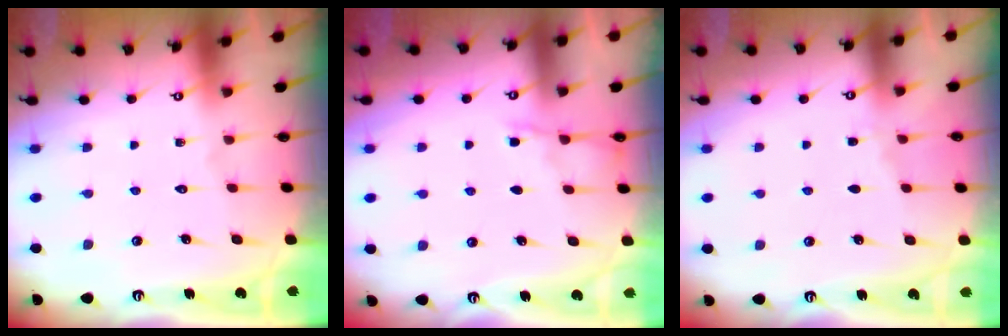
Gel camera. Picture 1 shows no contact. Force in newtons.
{"total": 4.1, "press": 4.0, "slide": 0.6}
{"total": 2.7, "press": 2.7, "slide": 0.4}